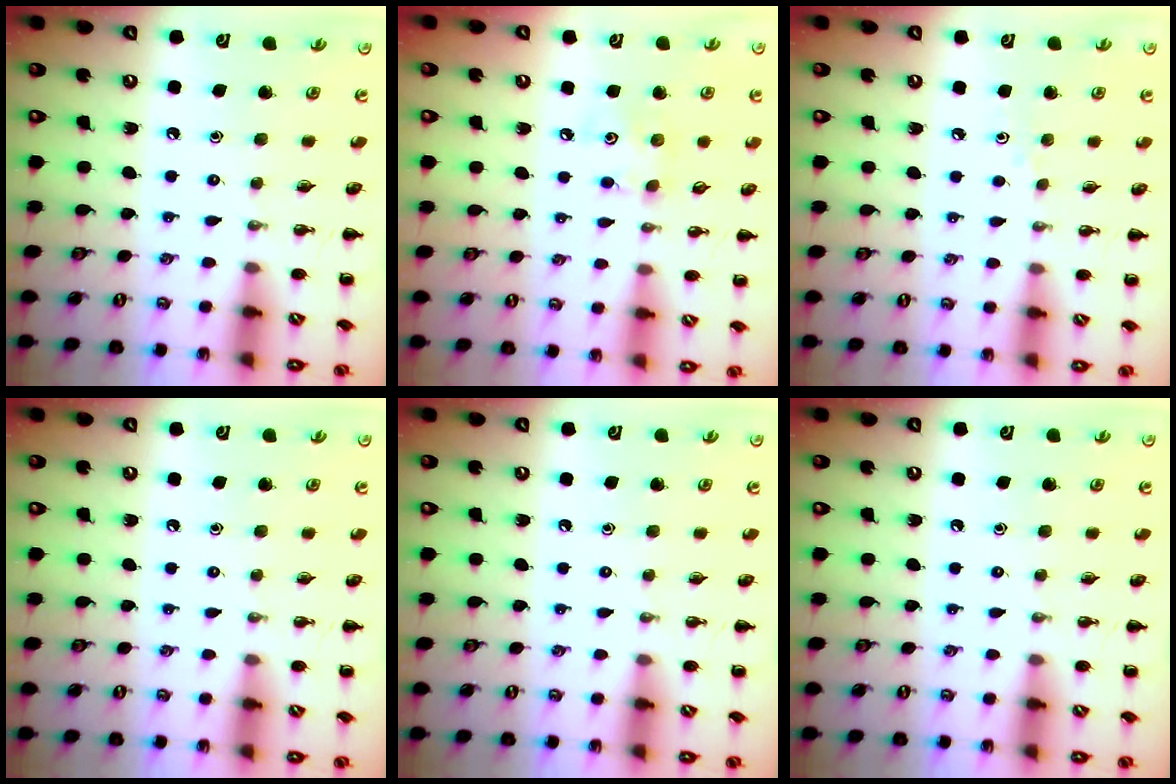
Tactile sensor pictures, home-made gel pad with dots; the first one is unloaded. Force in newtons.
{"total": 4.6, "press": 4.6, "slide": 0.8}
{"total": 2.2, "press": 2.1, "slide": 0.9}
{"total": 0.0}
{"total": 0.0}
{"total": 0.0}